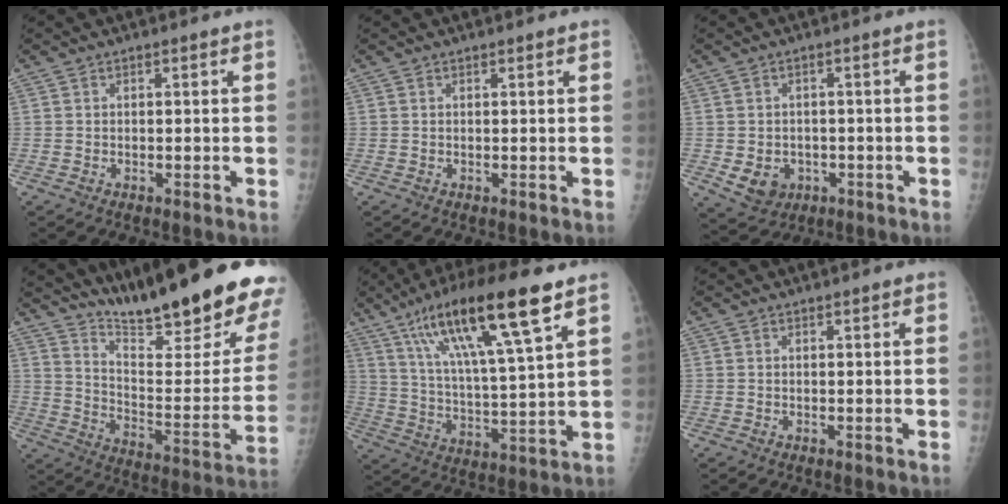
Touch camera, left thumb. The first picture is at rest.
{"total": 0.7, "force": [0.4, 0.1, 0.5], "torque": [-0.007, 0.001, 0.004]}
{"total": 5.9, "force": [-1.8, 5.0, 2.8], "torque": [-0.032, 0.011, -0.013]}
{"total": 26.7, "force": [20.6, 4.1, 16.5], "torque": [-0.218, -0.137, 0.304]}
{"total": 20.1, "force": [11.4, 3.1, 16.3], "torque": [-0.282, -0.030, 0.205]}
{"total": 1.0, "force": [0.6, 0.2, 0.8], "torque": [-0.011, 0.000, 0.006]}